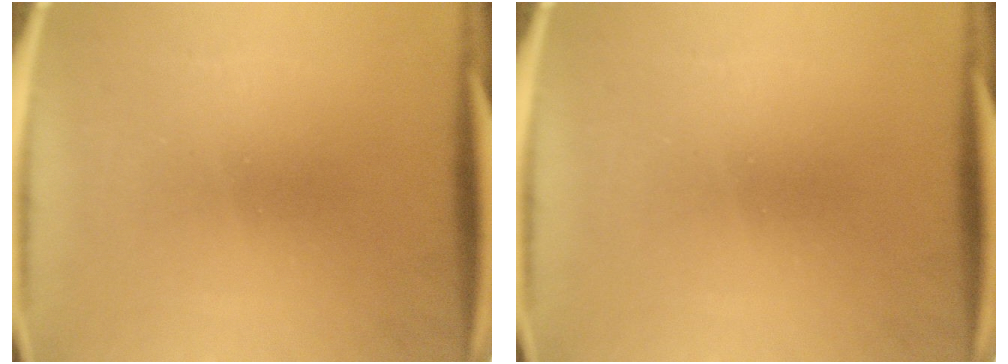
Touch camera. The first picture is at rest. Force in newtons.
{"total": 0.0}